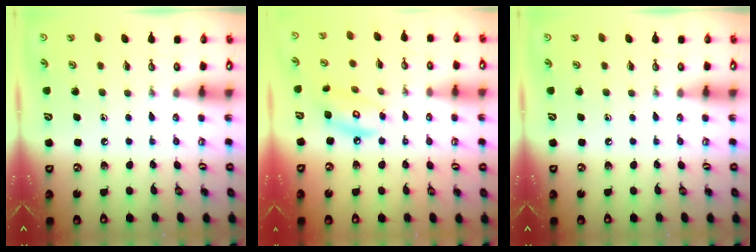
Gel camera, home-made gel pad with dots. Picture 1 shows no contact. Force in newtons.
{"total": 8.7, "press": 8.7, "slide": 0.7}
{"total": 0.0}